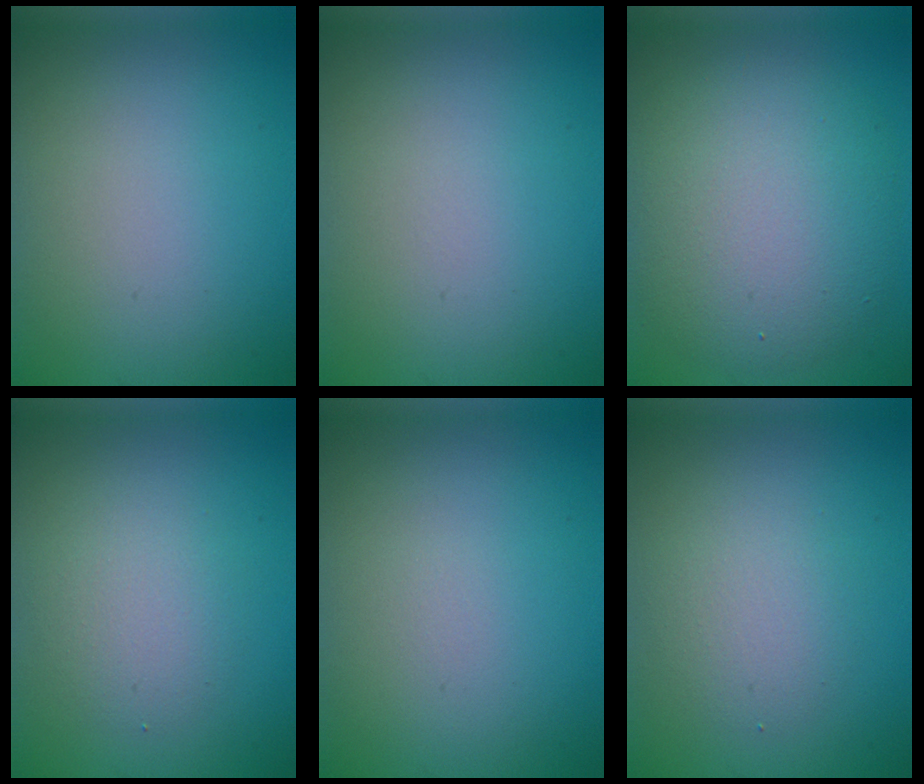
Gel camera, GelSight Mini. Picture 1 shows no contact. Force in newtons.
{"total": 0.0}
{"total": 8.1, "press": 8.0, "slide": 0.6}
{"total": 2.5, "press": 2.5, "slide": 0.2}
{"total": 0.0}
{"total": 2.4, "press": 2.4, "slide": 0.2}